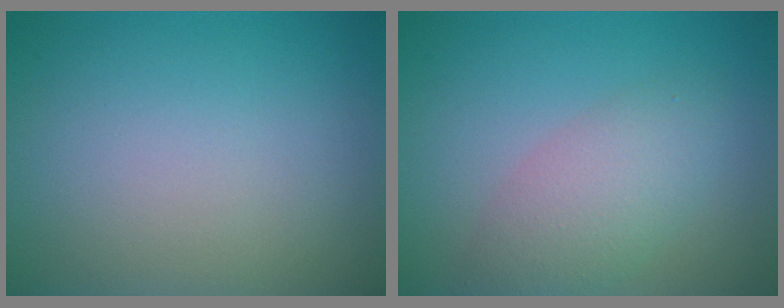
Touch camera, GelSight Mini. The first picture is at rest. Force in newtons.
{"total": 4.0, "press": 4.0, "slide": 0.0}